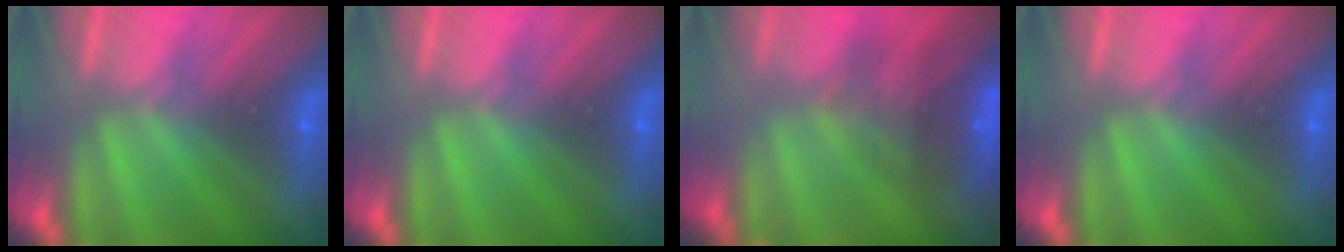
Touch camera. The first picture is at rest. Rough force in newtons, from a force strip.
{"total": 0.0}
{"total": 7.0}
{"total": 0.0}